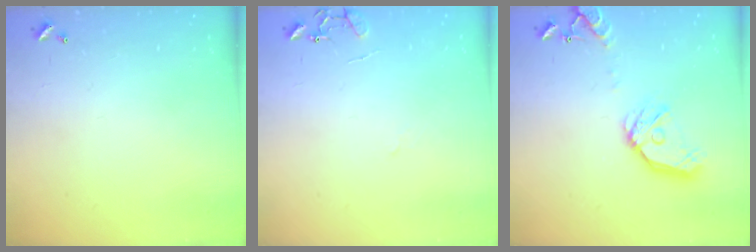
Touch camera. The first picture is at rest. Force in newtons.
{"total": 8.7, "press": 8.7, "slide": 0.8}
{"total": 16.8, "press": 16.6, "slide": 2.9}